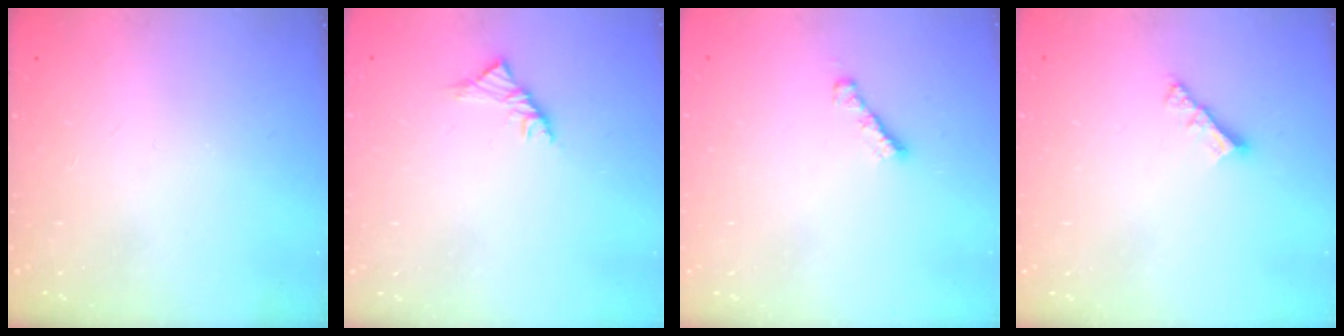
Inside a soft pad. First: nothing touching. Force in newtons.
{"total": 3.5, "press": 3.4, "slide": 1.1}
{"total": 2.3, "press": 2.3, "slide": 0.4}
{"total": 3.5, "press": 3.5, "slide": 0.2}